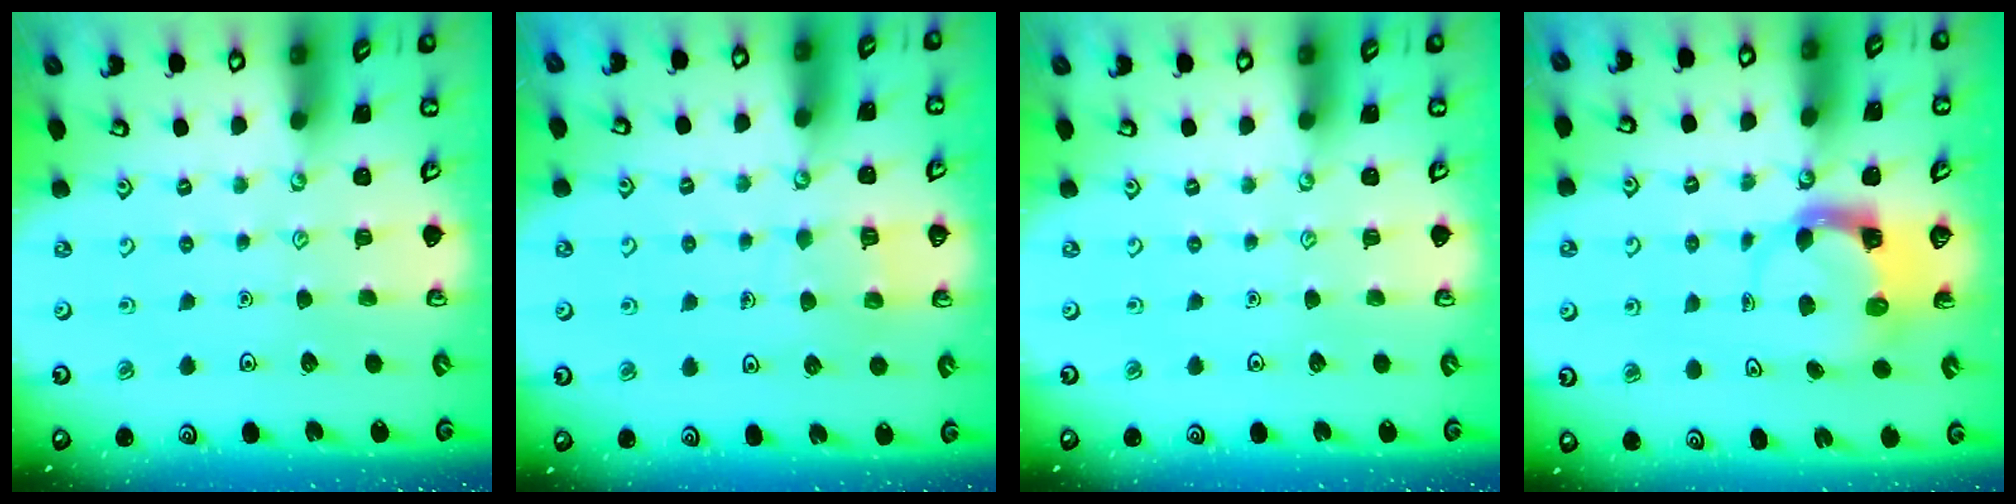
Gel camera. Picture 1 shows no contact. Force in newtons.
{"total": 5.7, "press": 5.6, "slide": 0.4}
{"total": 0.0}
{"total": 3.6, "press": 3.6, "slide": 0.5}